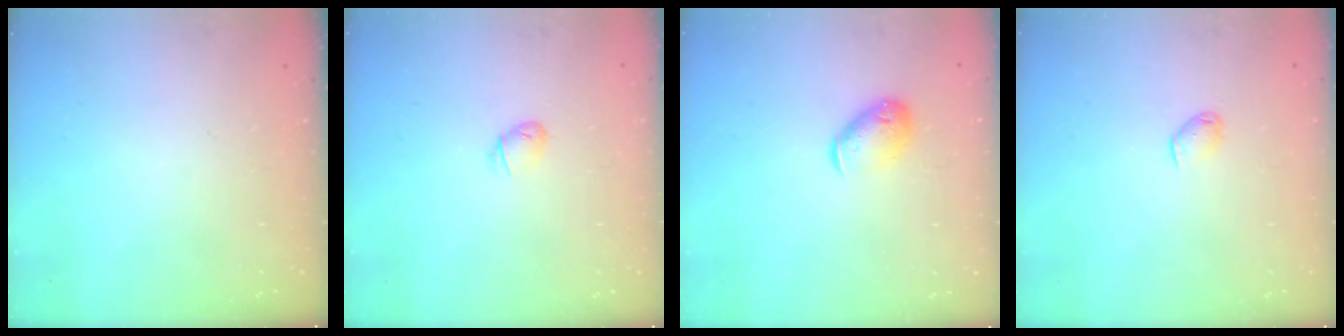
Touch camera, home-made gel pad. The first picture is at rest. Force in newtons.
{"total": 4.3, "press": 4.2, "slide": 1.0}
{"total": 9.0, "press": 8.9, "slide": 1.3}
{"total": 3.4, "press": 3.3, "slide": 0.7}